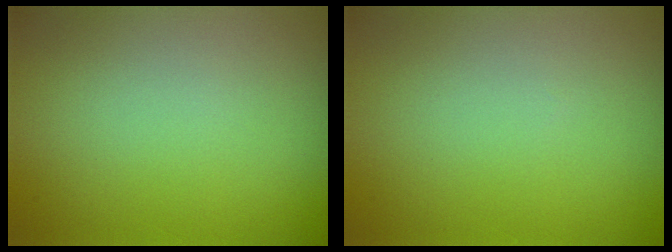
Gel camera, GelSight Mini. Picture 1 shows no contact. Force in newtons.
{"total": 0.0}